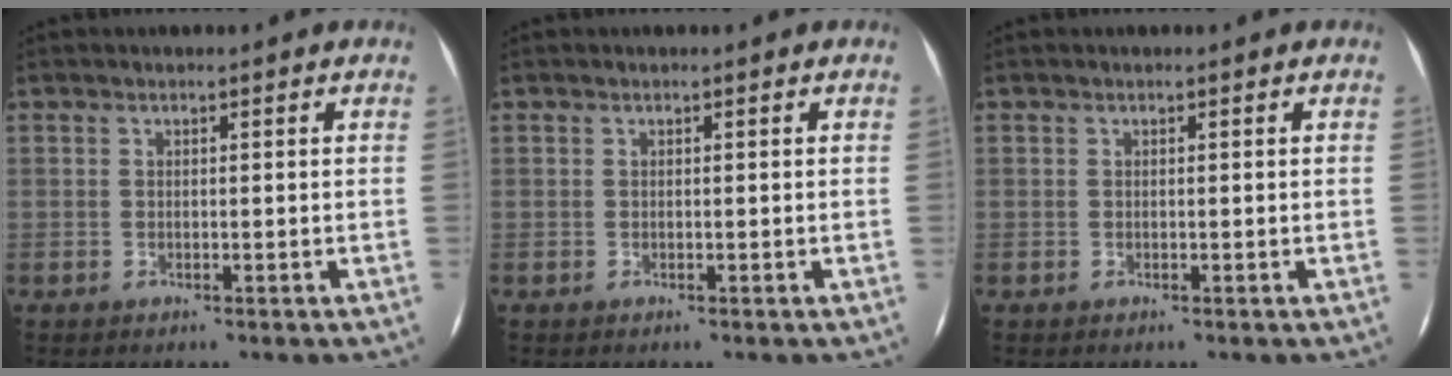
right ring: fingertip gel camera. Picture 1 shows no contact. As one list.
[{"total": 0.0}, {"total": 0.0}]